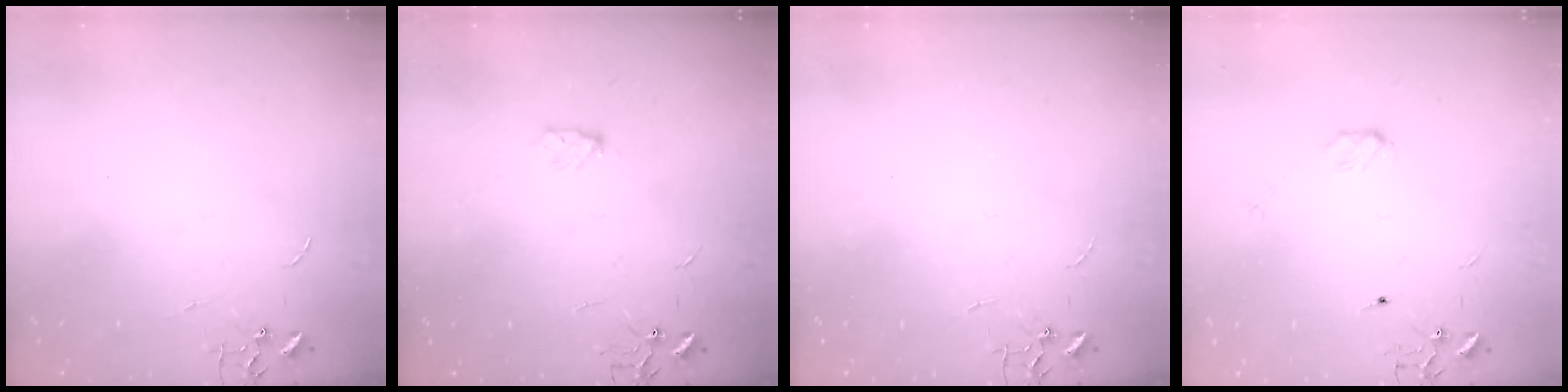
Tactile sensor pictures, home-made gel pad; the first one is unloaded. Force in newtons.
{"total": 4.0, "press": 3.9, "slide": 0.5}
{"total": 0.0}
{"total": 3.9, "press": 3.9, "slide": 0.3}